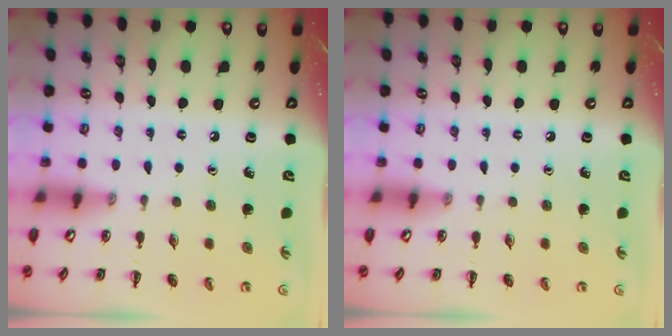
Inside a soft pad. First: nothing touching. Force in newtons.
{"total": 0.0}